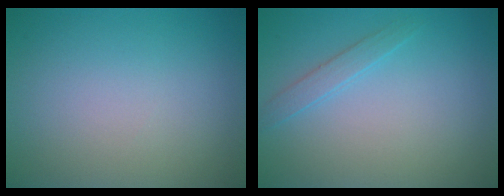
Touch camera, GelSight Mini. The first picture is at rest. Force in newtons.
{"total": 1.4, "press": 1.4, "slide": 0.1}